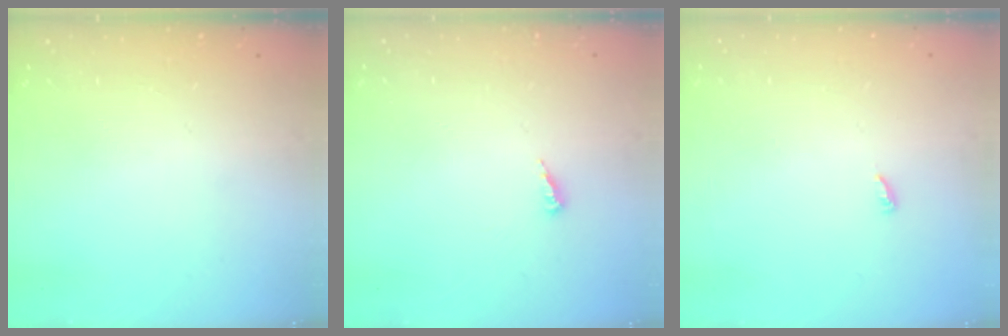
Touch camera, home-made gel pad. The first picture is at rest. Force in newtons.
{"total": 3.9, "press": 3.9, "slide": 0.2}
{"total": 2.5, "press": 2.5, "slide": 0.2}